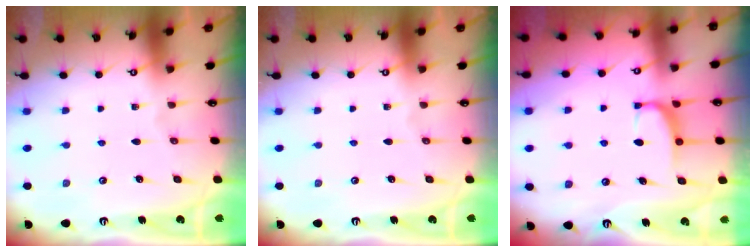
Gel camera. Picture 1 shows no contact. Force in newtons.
{"total": 0.0}
{"total": 2.4, "press": 2.3, "slide": 0.7}